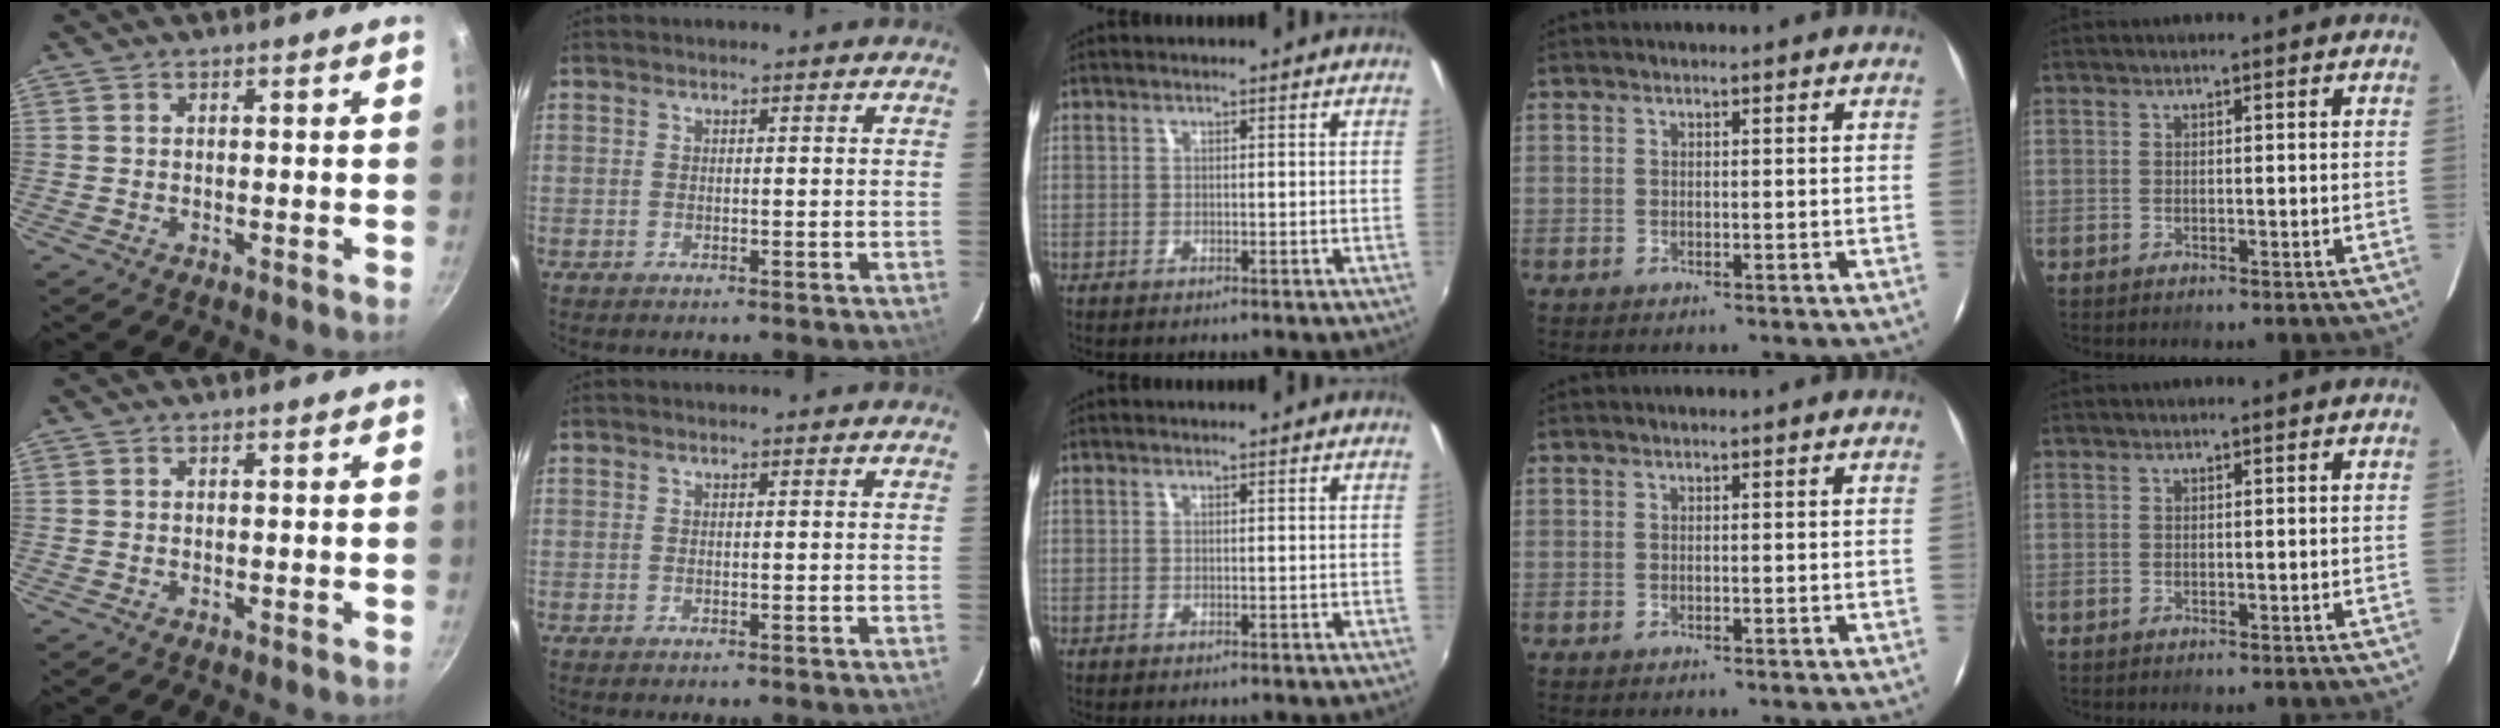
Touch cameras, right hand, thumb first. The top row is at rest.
{}